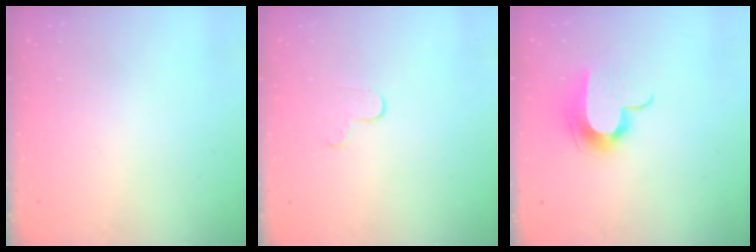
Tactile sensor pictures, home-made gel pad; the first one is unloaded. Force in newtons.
{"total": 4.9, "press": 4.8, "slide": 0.6}
{"total": 10.3, "press": 10.3, "slide": 0.7}